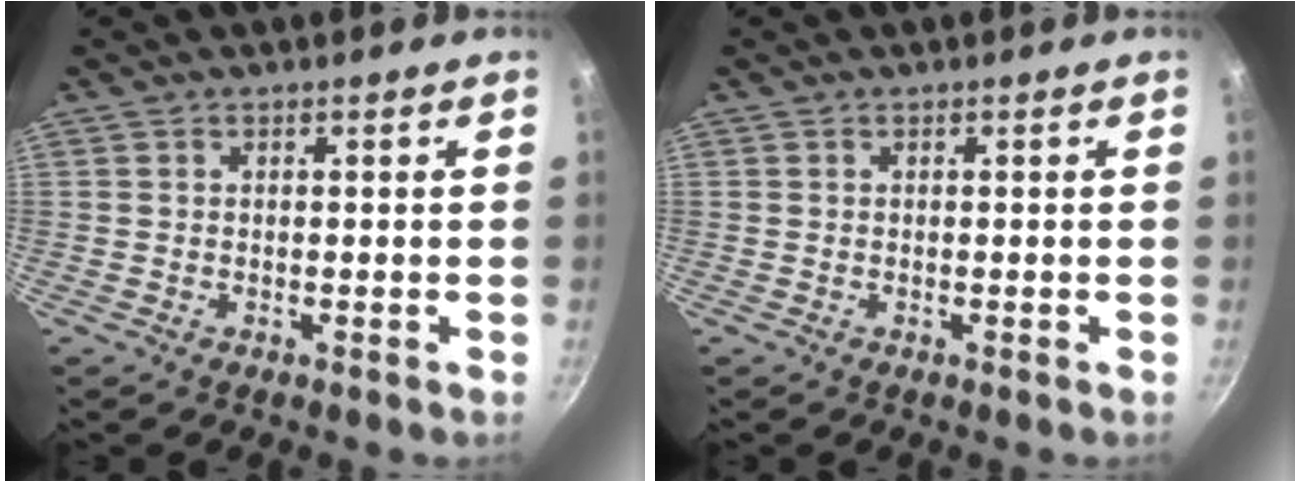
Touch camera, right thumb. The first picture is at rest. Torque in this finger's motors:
{"motor_torque": [-0.23, -0.08, -0.05, -0.22, 0.02]}